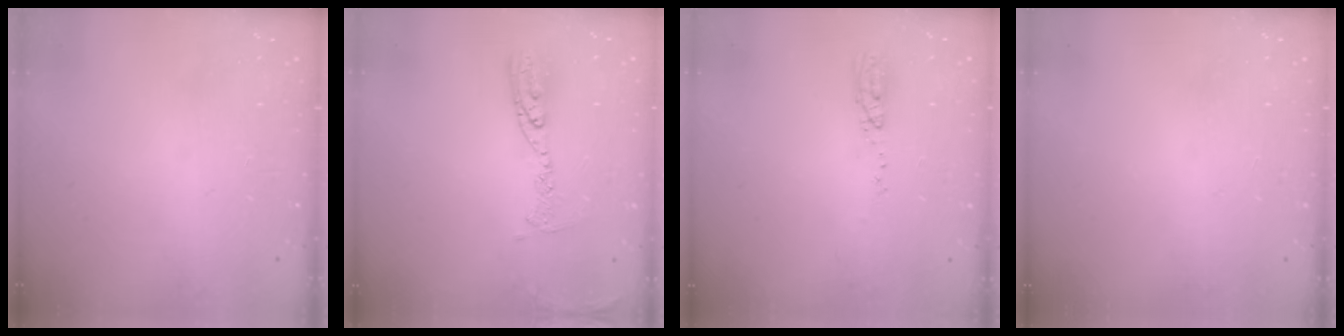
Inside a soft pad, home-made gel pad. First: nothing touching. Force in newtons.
{"total": 9.5, "press": 9.4, "slide": 0.9}
{"total": 14.7, "press": 6.3, "slide": 13.3}
{"total": 0.0}